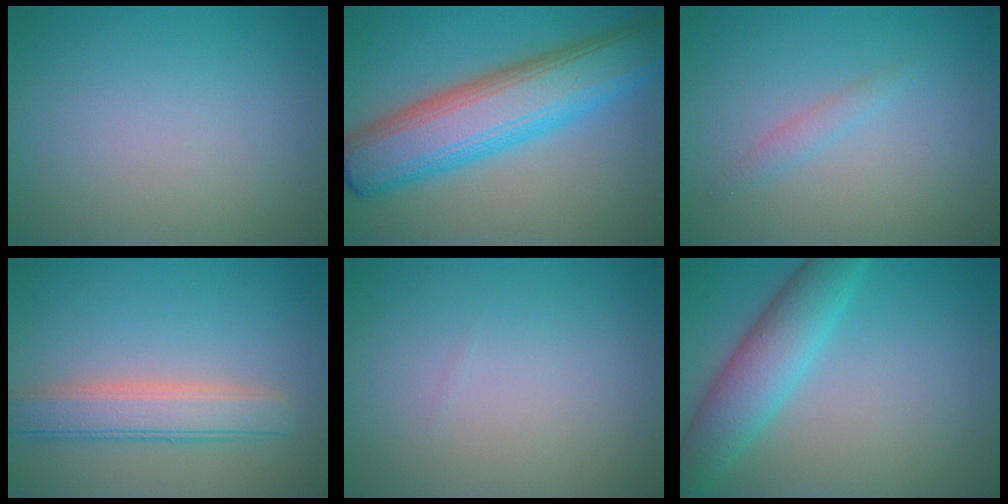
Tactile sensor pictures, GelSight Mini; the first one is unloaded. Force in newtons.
{"total": 10.0, "press": 10.0, "slide": 0.2}
{"total": 1.1, "press": 1.1, "slide": 0.1}
{"total": 4.2, "press": 4.2, "slide": 0.4}
{"total": 0.0}
{"total": 5.7, "press": 5.7, "slide": 0.1}